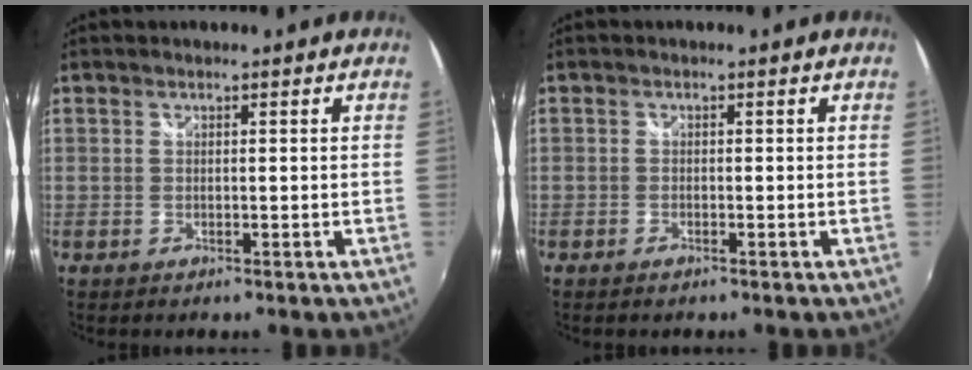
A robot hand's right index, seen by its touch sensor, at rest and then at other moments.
{"total": 0.8, "force": [-0.7, 0.3, 0.2], "torque": [-0.007, -0.004, -0.016]}